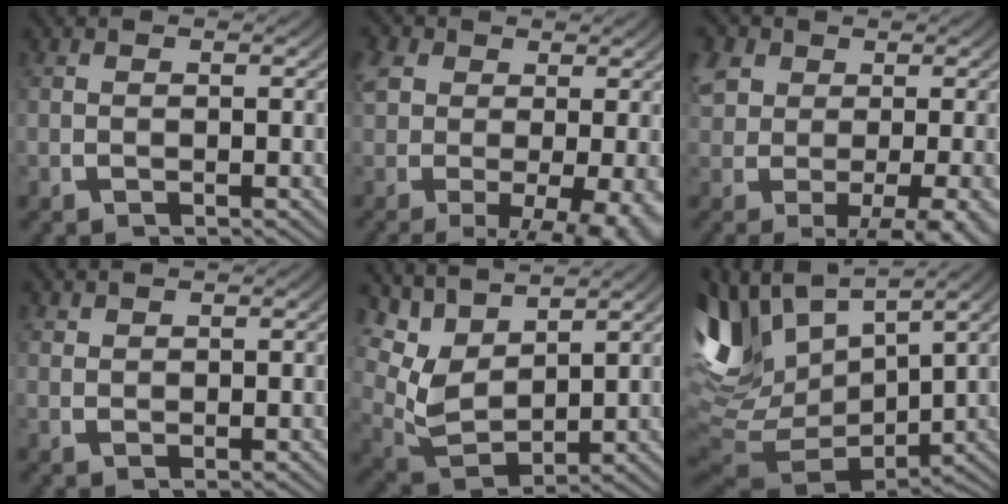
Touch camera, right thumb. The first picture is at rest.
{"total": 8.6, "force": [-2.7, 4.9, 6.6], "torque": [-0.106, -0.037, -0.017]}
{"total": 6.4, "force": [-1.5, 3.6, 5.1], "torque": [-0.096, -0.027, 0.002]}
{"total": 1.2, "force": [1.2, 0.0, 0.1], "torque": [0.002, 0.003, 0.028]}
{"total": 7.6, "force": [1.6, 5.0, 5.4], "torque": [-0.132, -0.020, 0.038]}
{"total": 12.8, "force": [1.1, 8.1, 9.9], "torque": [-0.239, -0.042, 0.046]}